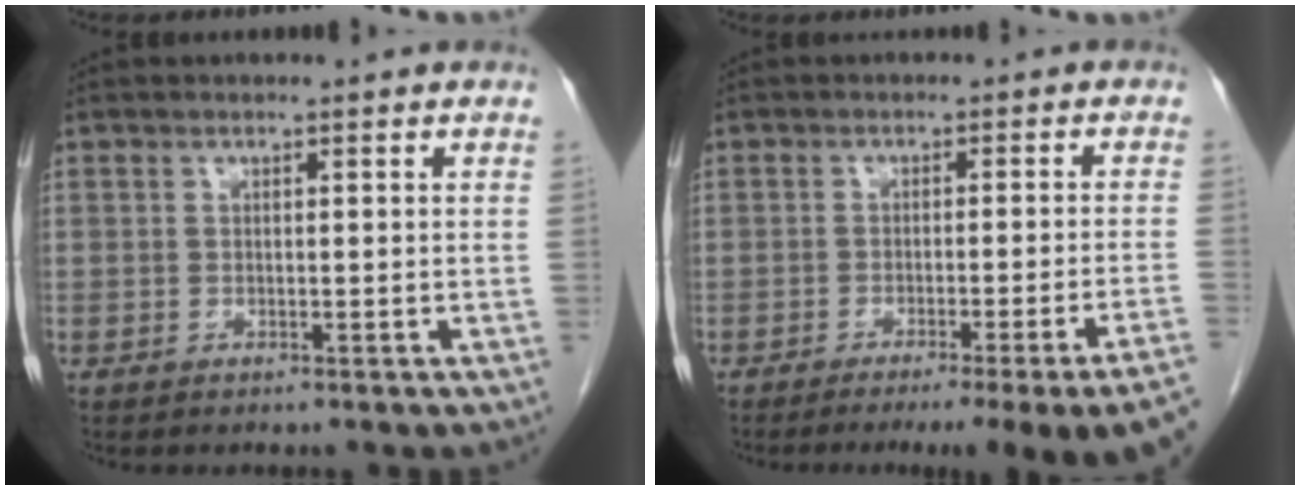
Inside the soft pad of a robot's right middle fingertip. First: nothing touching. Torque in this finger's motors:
{"motor_torque": [1.09, -1.04, 0.25, 0.08]}